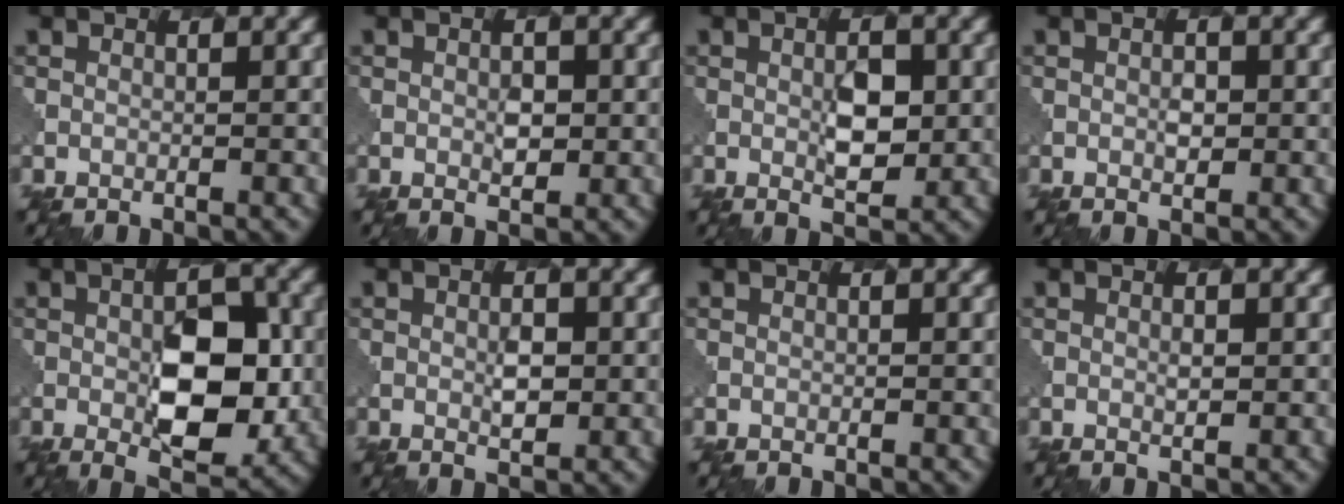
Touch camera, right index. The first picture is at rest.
{"total": 1.4, "force": [0.2, 0.8, 1.1], "torque": [-0.015, -0.003, 0.006]}
{"total": 3.0, "force": [0.3, 1.3, 2.7], "torque": [-0.043, -0.006, 0.009]}
{"total": 1.0, "force": [0.1, 0.6, 0.8], "torque": [-0.008, -0.002, 0.003]}
{"total": 7.6, "force": [-0.7, 3.4, 6.7], "torque": [-0.095, 0.000, -0.009]}
{"total": 1.5, "force": [0.3, 0.7, 1.3], "torque": [-0.020, -0.003, 0.007]}
{"total": 0.0}
{"total": 0.7, "force": [0.4, 0.2, 0.6], "torque": [-0.009, -0.003, 0.008]}